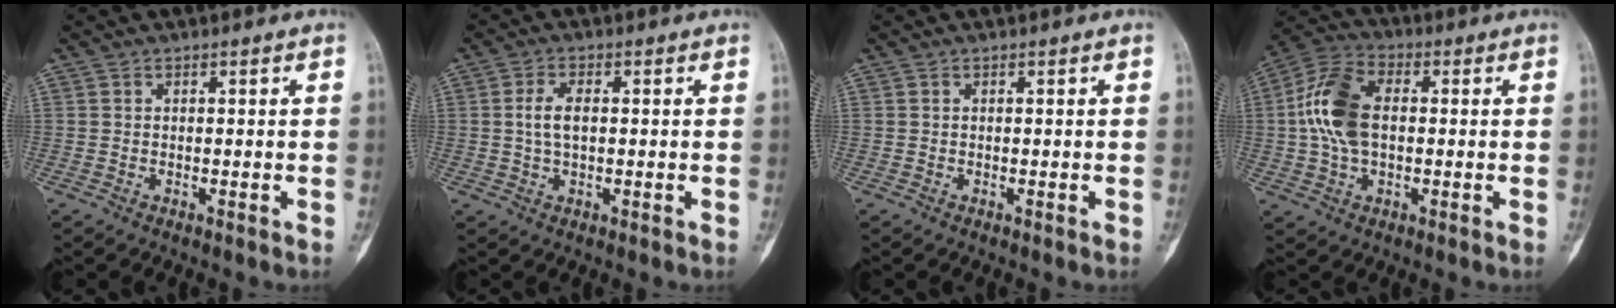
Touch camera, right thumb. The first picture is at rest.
{"total": 4.1, "force": [0.3, 2.0, 3.5], "torque": [-0.073, 0.003, 0.006]}
{"total": 0.0}
{"total": 12.4, "force": [0.7, 7.4, 9.9], "torque": [-0.203, 0.023, 0.008]}